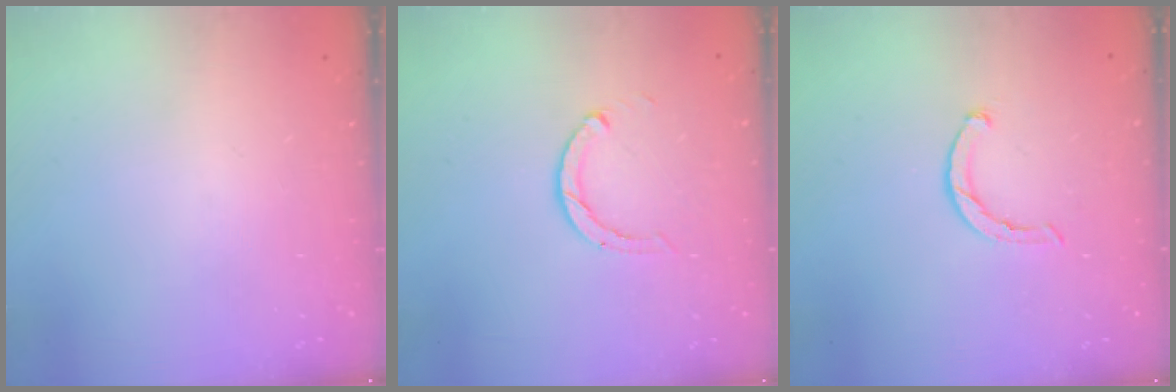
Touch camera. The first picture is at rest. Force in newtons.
{"total": 1.9, "press": 1.9, "slide": 0.2}
{"total": 2.3, "press": 2.3, "slide": 0.4}